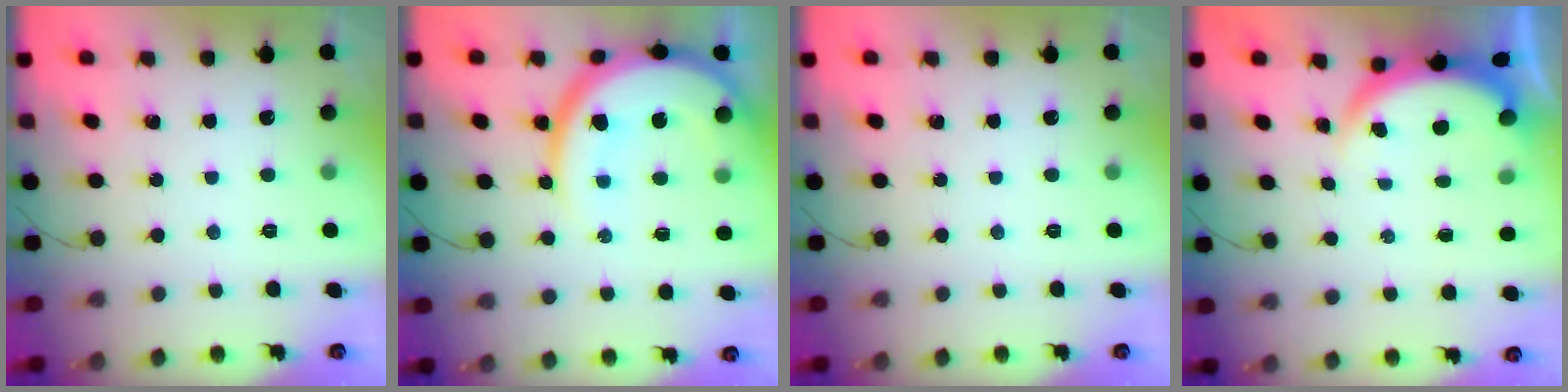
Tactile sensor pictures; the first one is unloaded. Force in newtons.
{"total": 16.8, "press": 16.7, "slide": 1.6}
{"total": 0.0}
{"total": 3.9, "press": 3.9, "slide": 0.1}